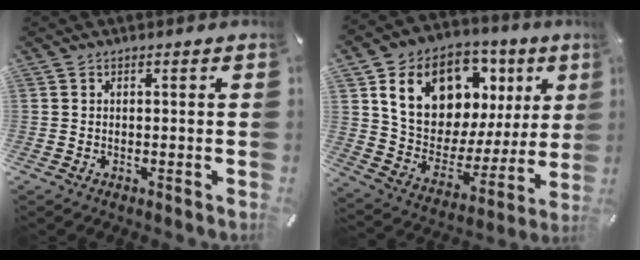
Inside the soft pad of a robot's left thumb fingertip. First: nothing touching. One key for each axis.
{"total": 18.1, "fx": 9.0, "fy": 12.4, "fz": 9.5, "tx": -0.163, "ty": -0.055, "tz": 0.168}